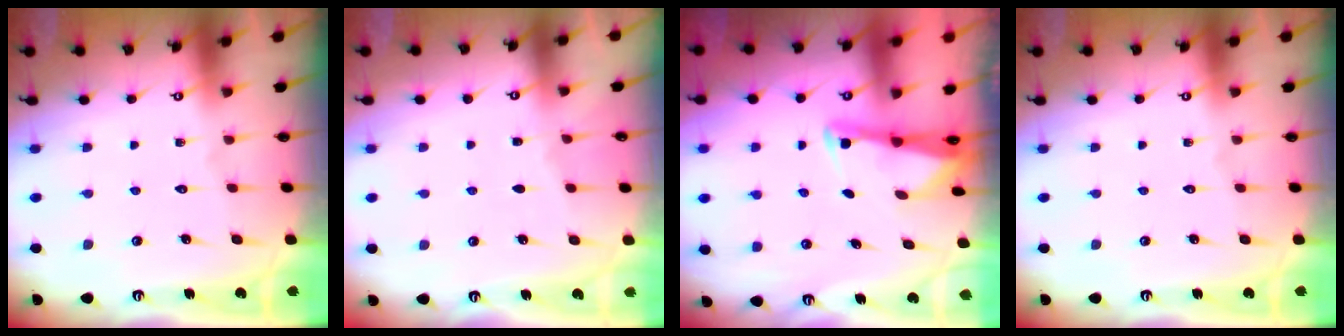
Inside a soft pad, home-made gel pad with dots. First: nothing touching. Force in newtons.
{"total": 0.5, "press": 0.5, "slide": 0.1}
{"total": 2.5, "press": 2.5, "slide": 0.2}
{"total": 0.0}